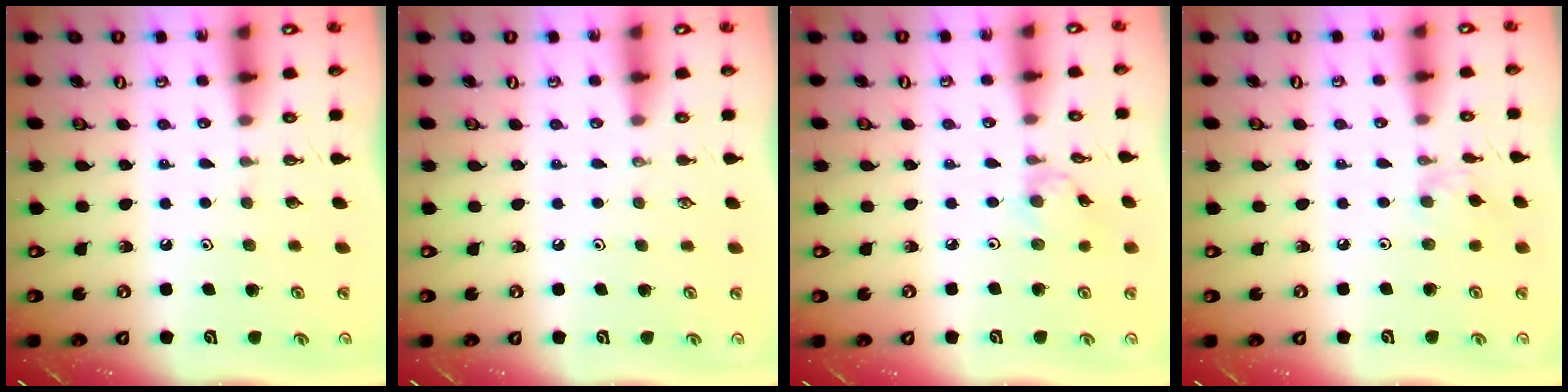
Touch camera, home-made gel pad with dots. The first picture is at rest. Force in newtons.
{"total": 0.0}
{"total": 1.7, "press": 1.6, "slide": 0.4}
{"total": 1.8, "press": 1.8, "slide": 0.3}